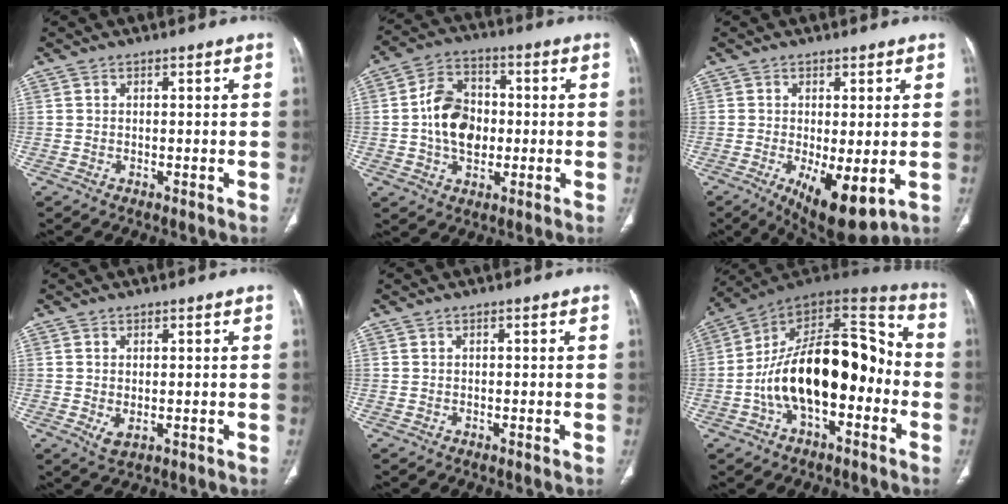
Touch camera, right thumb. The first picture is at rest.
{"total": 11.9, "force": [-0.5, 8.6, 8.2], "torque": [-0.120, 0.018, -0.013]}
{"total": 10.3, "force": [-2.5, 3.8, 9.2], "torque": [-0.146, -0.025, -0.028]}
{"total": 2.7, "force": [-0.2, 1.5, 2.2], "torque": [-0.042, -0.008, 0.005]}
{"total": 0.0}
{"total": 23.3, "force": [-4.1, 12.3, 19.4], "torque": [-0.298, 0.060, -0.068]}